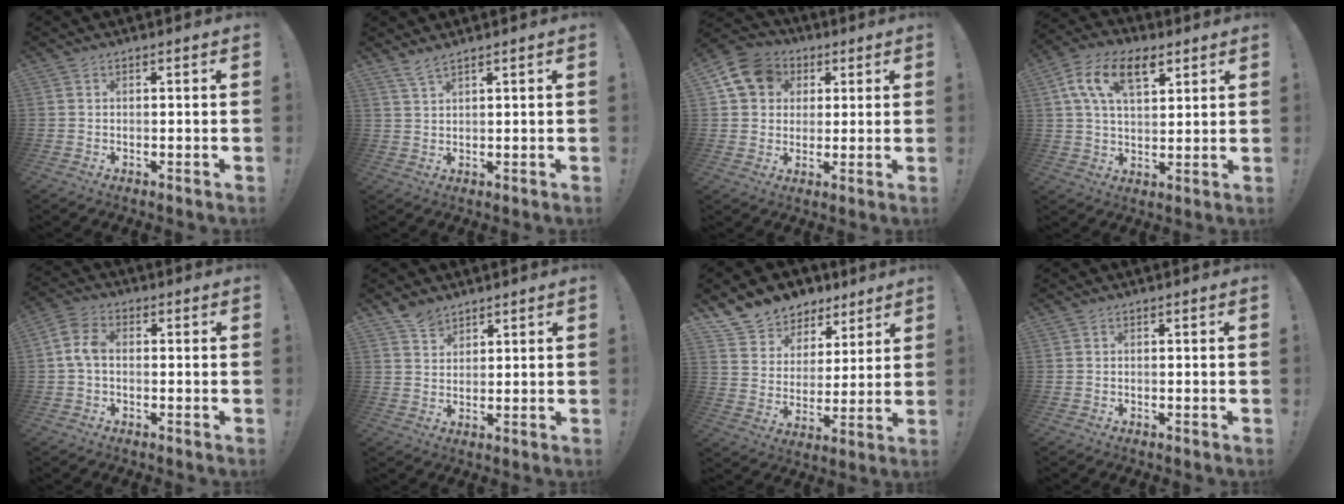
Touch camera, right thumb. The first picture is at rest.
{"total": 3.4, "force": [2.8, 0.4, 1.9], "torque": [-0.048, -0.010, 0.053]}
{"total": 12.1, "force": [4.1, 10.2, 5.0], "torque": [-0.068, -0.010, 0.084]}
{"total": 13.8, "force": [6.2, 7.8, 9.5], "torque": [-0.155, -0.005, 0.115]}
{"total": 6.3, "force": [-0.4, 3.8, 5.0], "torque": [-0.101, 0.013, -0.003]}
{"total": 4.9, "force": [4.1, 2.5, 0.9], "torque": [-0.006, -0.024, 0.076]}
{"total": 10.4, "force": [7.5, 7.0, 1.6], "torque": [-0.040, -0.056, 0.147]}
{"total": 0.0}